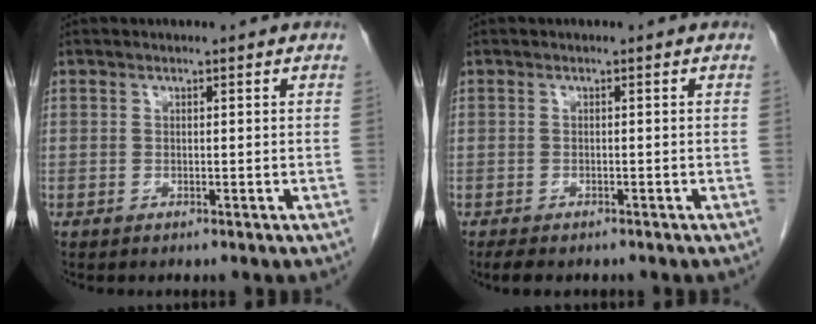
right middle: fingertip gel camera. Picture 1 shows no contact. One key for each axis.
{"total": 3.4, "fx": -2.7, "fy": 1.3, "fz": 1.6, "tx": -0.029, "ty": -0.008, "tz": -0.034}